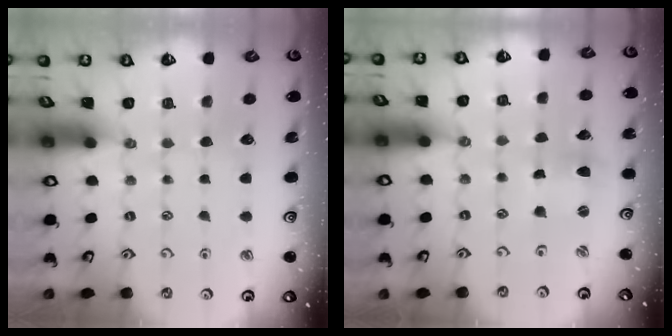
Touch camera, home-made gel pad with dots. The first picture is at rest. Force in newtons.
{"total": 2.6, "press": 2.6, "slide": 0.3}